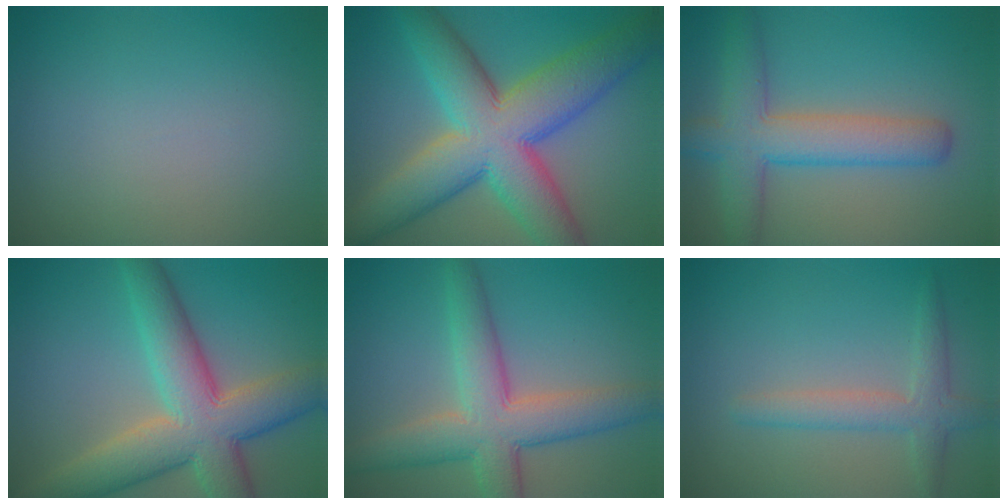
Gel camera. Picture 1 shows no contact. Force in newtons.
{"total": 12.5, "press": 12.5, "slide": 0.4}
{"total": 6.2, "press": 6.2, "slide": 0.3}
{"total": 9.9, "press": 9.9, "slide": 0.6}
{"total": 7.2, "press": 7.2, "slide": 0.2}
{"total": 2.8, "press": 2.8, "slide": 0.1}